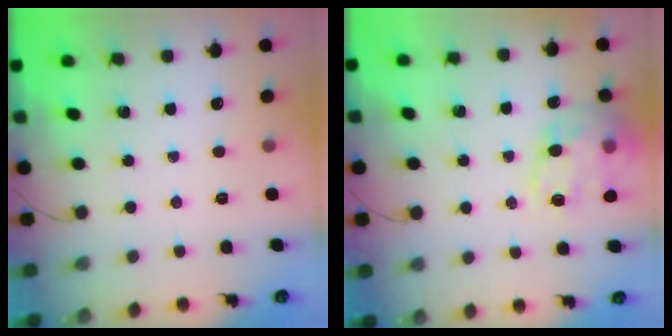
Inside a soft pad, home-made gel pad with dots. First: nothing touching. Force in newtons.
{"total": 14.8, "press": 14.6, "slide": 2.5}